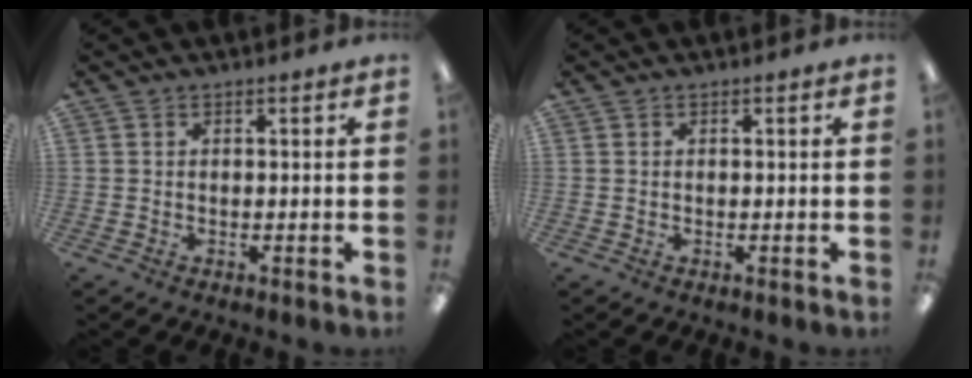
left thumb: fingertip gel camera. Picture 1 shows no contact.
{"total": 0.0}